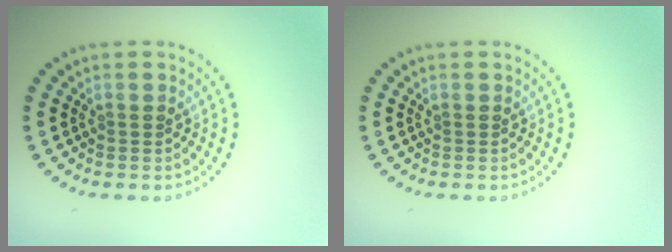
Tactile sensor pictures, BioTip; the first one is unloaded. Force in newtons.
{"total": 0.0}